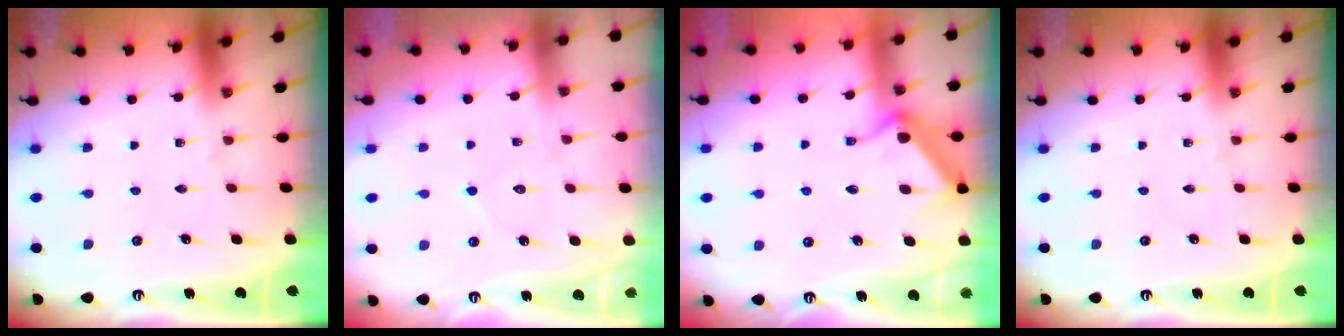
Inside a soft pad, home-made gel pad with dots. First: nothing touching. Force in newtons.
{"total": 5.6, "press": 5.5, "slide": 0.7}
{"total": 10.5, "press": 10.5, "slide": 0.5}
{"total": 0.0}